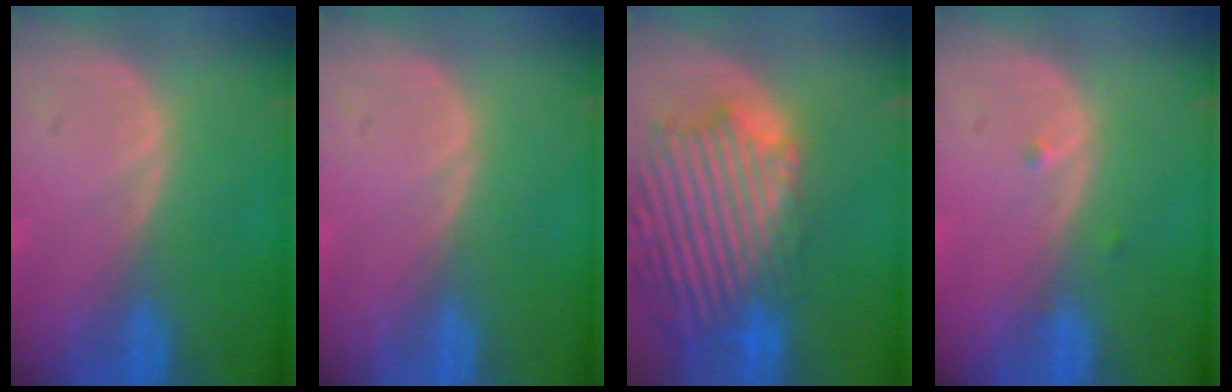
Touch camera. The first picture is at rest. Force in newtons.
{"total": 0.0}
{"total": 14.6, "press": 12.5, "slide": 7.5}
{"total": 0.9, "press": 0.7, "slide": 0.5}